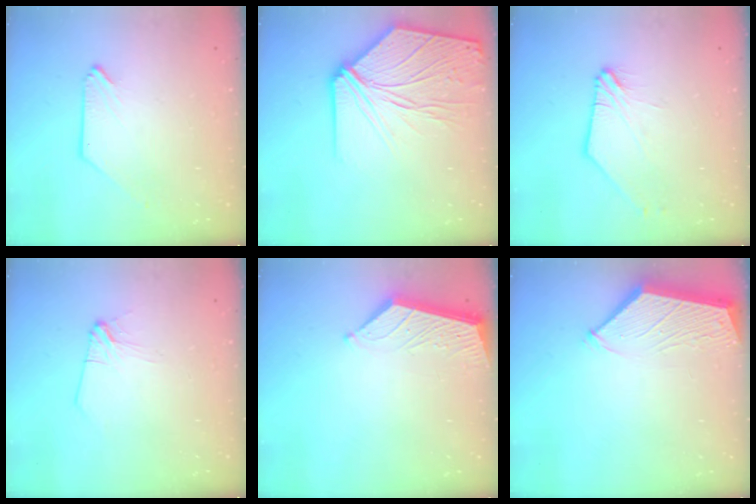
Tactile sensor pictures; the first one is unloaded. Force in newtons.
{"total": 16.6, "press": 16.4, "slide": 2.8}
{"total": 2.8, "press": 2.8, "slide": 0.3}
{"total": 2.9, "press": 2.9, "slide": 0.4}
{"total": 5.6, "press": 5.6, "slide": 0.5}
{"total": 3.5, "press": 3.5, "slide": 0.5}